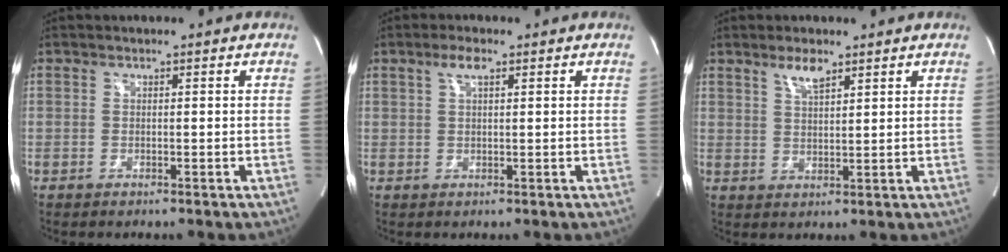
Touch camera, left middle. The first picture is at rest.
{"total": 2.5, "force": [1.4, 0.6, 2.0], "torque": [-0.042, 0.008, 0.027]}
{"total": 3.4, "force": [2.5, 0.8, 2.2], "torque": [-0.044, 0.000, 0.049]}